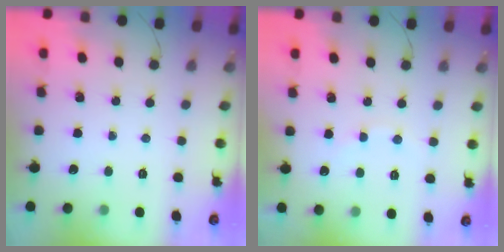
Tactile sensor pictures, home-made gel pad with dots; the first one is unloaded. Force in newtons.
{"total": 5.9, "press": 5.8, "slide": 1.2}